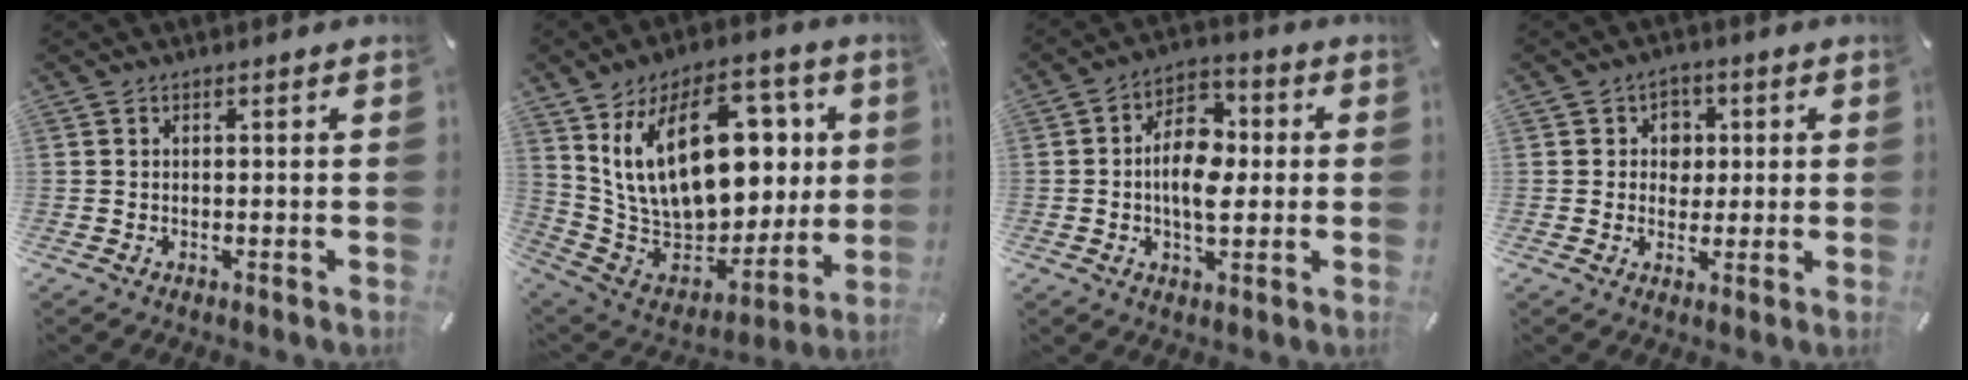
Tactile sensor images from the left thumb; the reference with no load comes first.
{"total": 26.2, "force": [8.0, 16.1, 19.1], "torque": [-0.341, -0.045, 0.145]}
{"total": 10.5, "force": [-0.8, 6.9, 8.0], "torque": [-0.141, 0.008, -0.017]}
{"total": 5.4, "force": [0.5, 5.0, 1.8], "torque": [-0.015, 0.002, 0.002]}